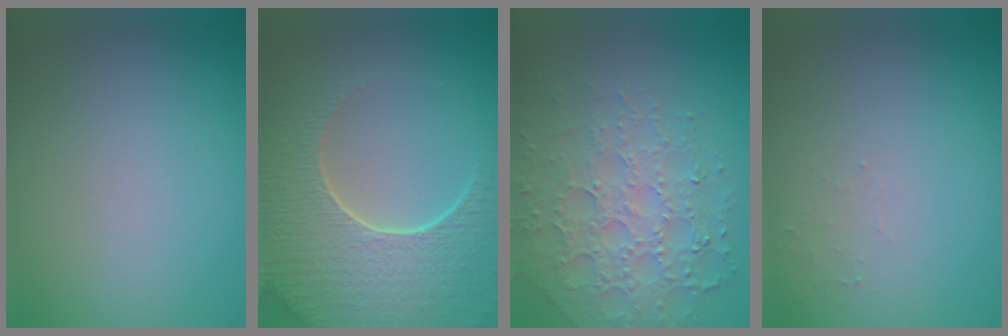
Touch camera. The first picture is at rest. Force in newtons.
{"total": 8.0, "press": 6.2, "slide": 5.2}
{"total": 6.4, "press": 4.9, "slide": 4.1}
{"total": 0.7, "press": 0.7, "slide": 0.2}